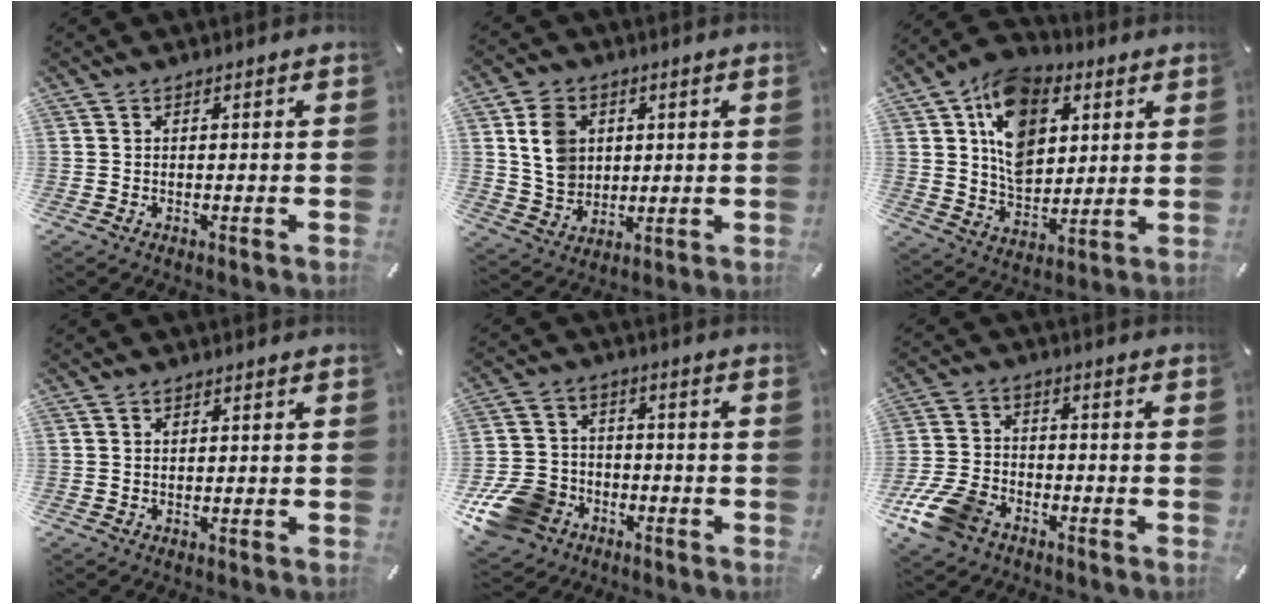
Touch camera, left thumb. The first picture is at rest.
{"total": 9.0, "force": [2.3, 7.8, 3.9], "torque": [-0.069, 0.006, 0.044]}
{"total": 15.4, "force": [5.8, 11.3, 8.7], "torque": [-0.155, -0.009, 0.112]}
{"total": 0.9, "force": [0.4, 0.6, 0.5], "torque": [-0.010, 0.004, 0.006]}
{"total": 13.5, "force": [-6.3, 10.7, 5.4], "torque": [-0.113, 0.046, -0.109]}
{"total": 11.2, "force": [-6.6, 7.1, 5.6], "torque": [-0.121, 0.034, -0.121]}